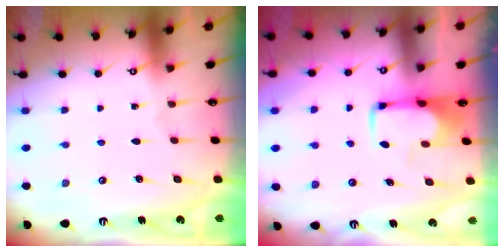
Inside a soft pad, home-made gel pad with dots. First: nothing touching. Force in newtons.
{"total": 1.8, "press": 1.7, "slide": 0.5}